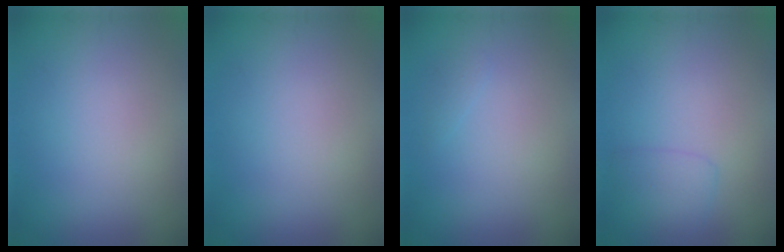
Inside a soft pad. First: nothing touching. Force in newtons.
{"total": 0.0}
{"total": 0.5, "press": 0.5, "slide": 0.1}
{"total": 1.8, "press": 1.8, "slide": 0.1}